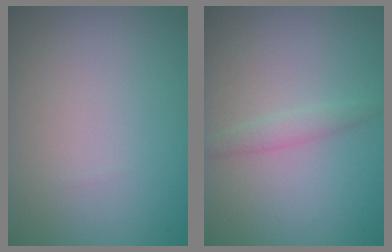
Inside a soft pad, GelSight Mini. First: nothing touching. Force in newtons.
{"total": 1.4, "press": 1.4, "slide": 0.1}